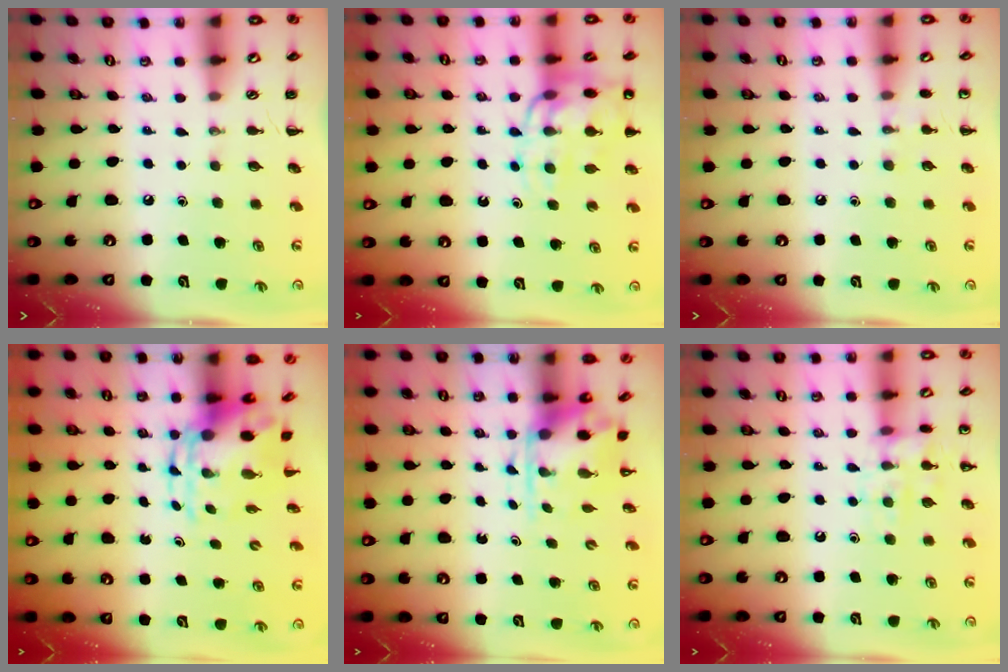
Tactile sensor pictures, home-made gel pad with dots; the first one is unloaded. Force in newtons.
{"total": 14.0, "press": 13.7, "slide": 2.7}
{"total": 5.5, "press": 5.2, "slide": 1.5}
{"total": 6.0, "press": 5.8, "slide": 1.3}
{"total": 3.8, "press": 3.7, "slide": 0.9}
{"total": 11.8, "press": 11.8, "slide": 0.6}